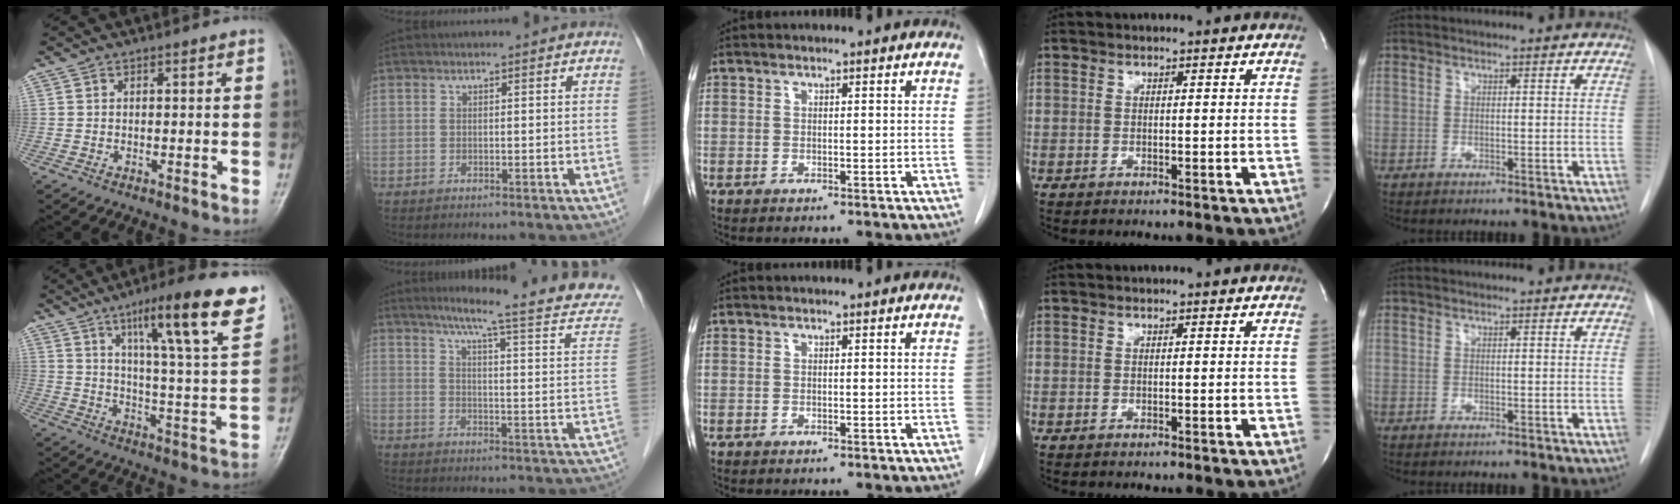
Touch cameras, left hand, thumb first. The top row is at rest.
{"thumb": {"total": 19.9, "force": [11.2, 2.6, 16.3], "torque": [-0.213, -0.044, 0.166]}, "index": {"total": 19.2, "force": [16.4, 0.5, 10.0], "torque": [-0.130, -0.040, 0.195]}}